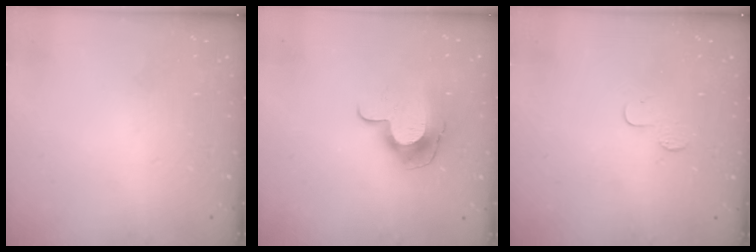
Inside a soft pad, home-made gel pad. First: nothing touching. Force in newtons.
{"total": 10.8, "press": 10.8, "slide": 0.9}
{"total": 3.9, "press": 3.9, "slide": 0.4}